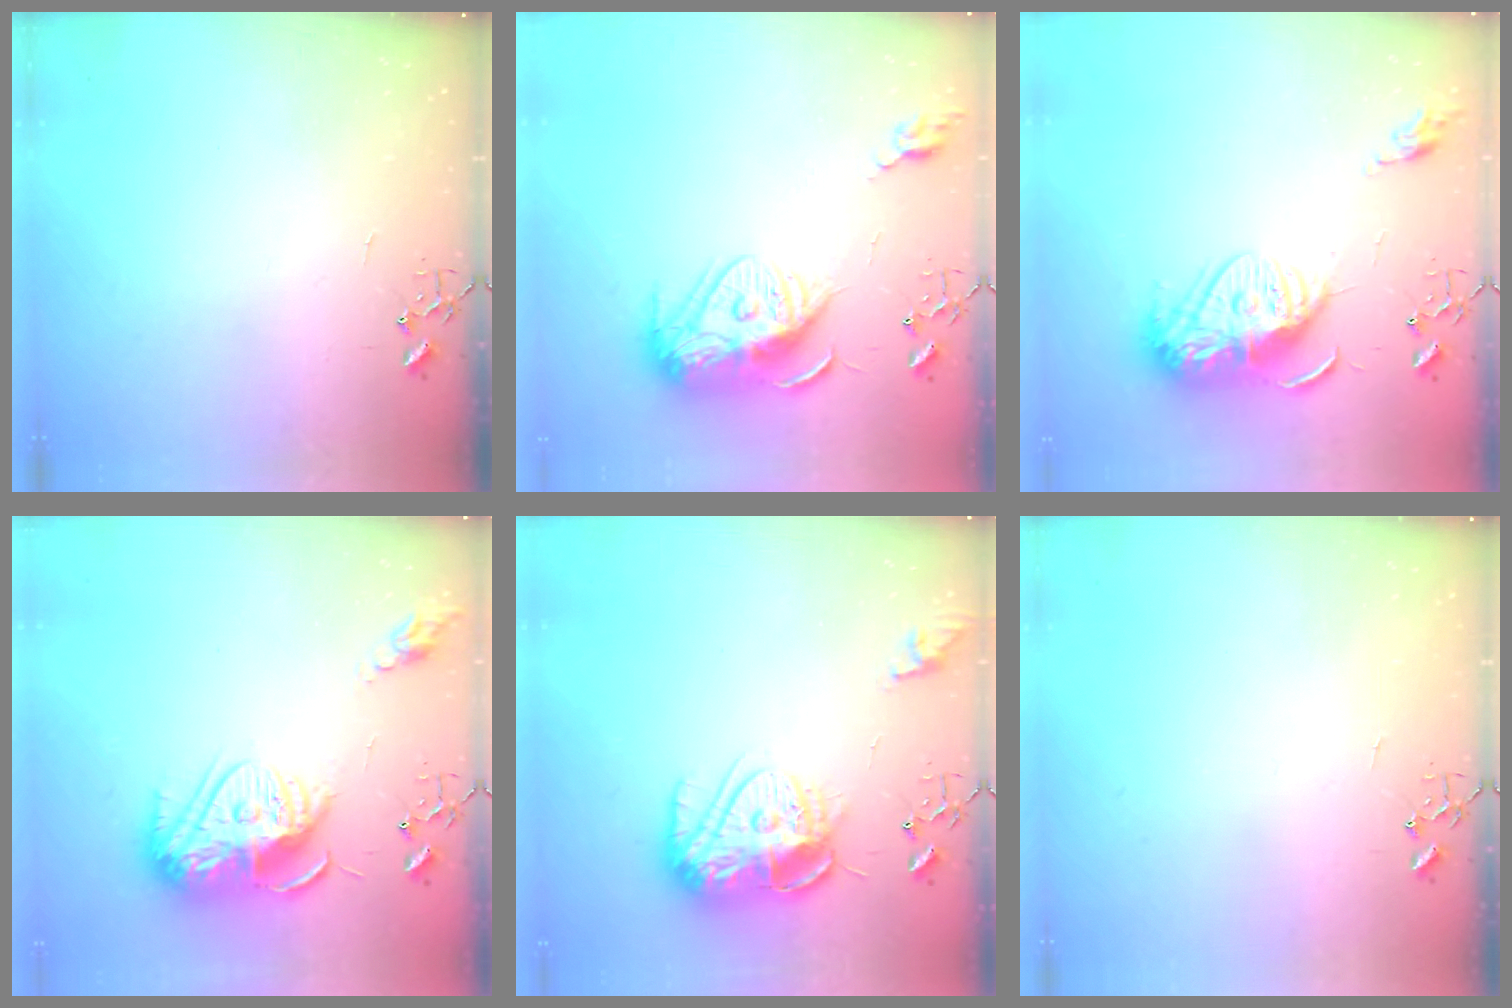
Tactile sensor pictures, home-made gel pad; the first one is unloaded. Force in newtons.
{"total": 15.7, "press": 15.6, "slide": 1.9}
{"total": 15.5, "press": 15.4, "slide": 1.4}
{"total": 15.8, "press": 15.8, "slide": 1.4}
{"total": 15.8, "press": 15.7, "slide": 1.4}
{"total": 0.0}